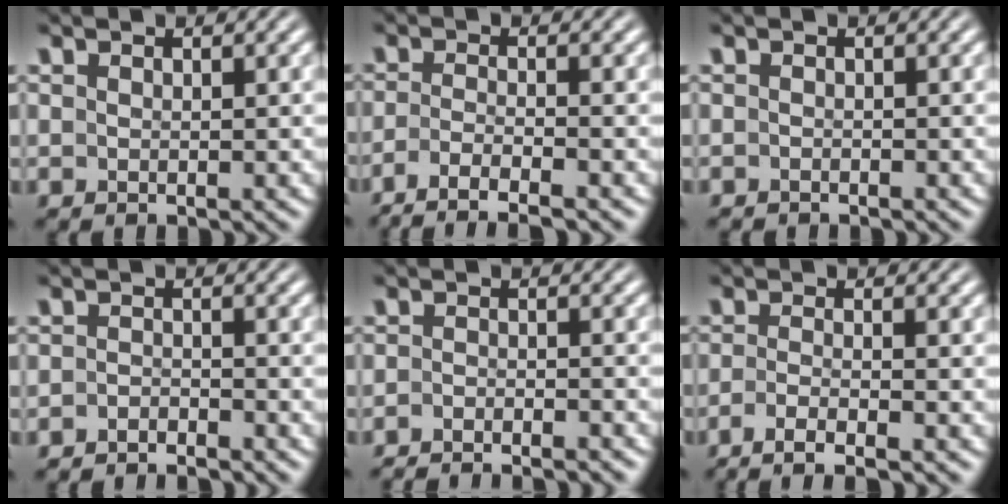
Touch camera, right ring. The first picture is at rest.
{"total": 6.6, "force": [-5.4, 1.9, 3.4], "torque": [-0.061, -0.028, -0.070]}
{"total": 0.9, "force": [-0.9, -0.1, -0.2], "torque": [-0.005, -0.012, -0.009]}
{"total": 2.8, "force": [-2.7, 0.4, -0.2], "torque": [-0.001, -0.011, -0.044]}
{"total": 4.0, "force": [-3.9, 0.6, 0.5], "torque": [-0.006, -0.010, -0.062]}
{"total": 4.9, "force": [-3.9, 0.9, 2.8], "torque": [-0.051, -0.017, -0.053]}